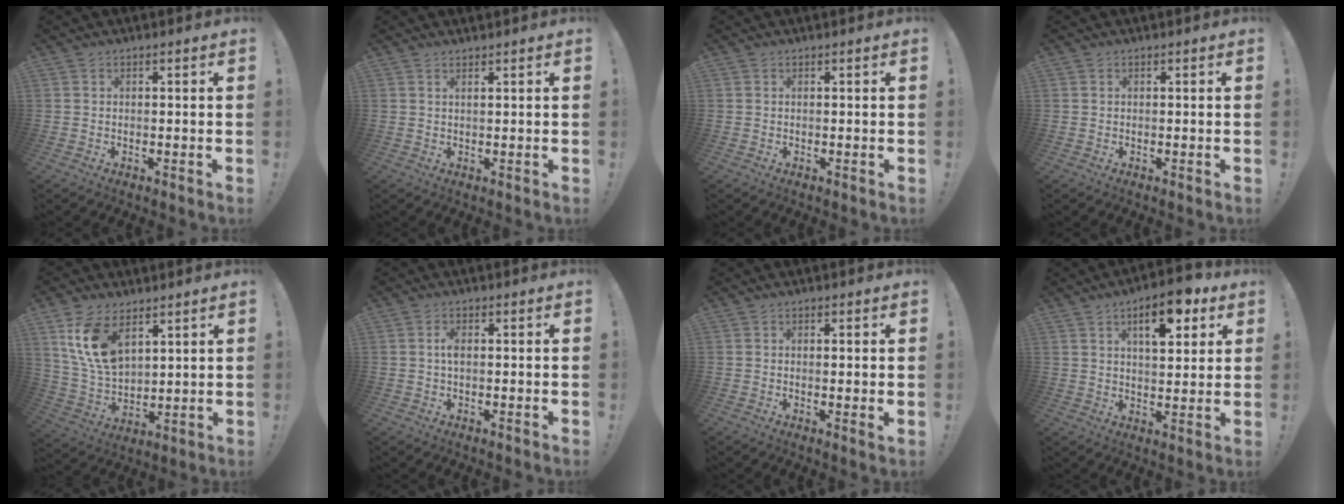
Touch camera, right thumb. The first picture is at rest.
{"total": 1.0, "force": [0.7, -0.4, 0.6], "torque": [-0.012, -0.001, 0.013]}
{"total": 0.0}
{"total": 0.0}
{"total": 13.1, "force": [7.0, 7.4, 8.3], "torque": [-0.174, -0.035, 0.133]}
{"total": 2.2, "force": [0.0, 0.9, 2.0], "torque": [-0.035, 0.003, -0.003]}
{"total": 1.7, "force": [0.4, -0.1, 1.7], "torque": [-0.017, -0.006, 0.003]}
{"total": 11.4, "force": [5.8, 4.8, 8.6], "torque": [-0.110, -0.023, 0.094]}